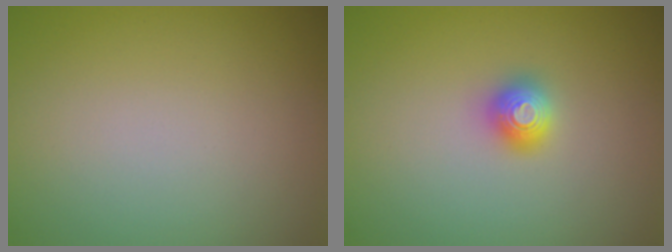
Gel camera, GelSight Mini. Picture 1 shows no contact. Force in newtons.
{"total": 2.0, "press": 2.0, "slide": 0.2}